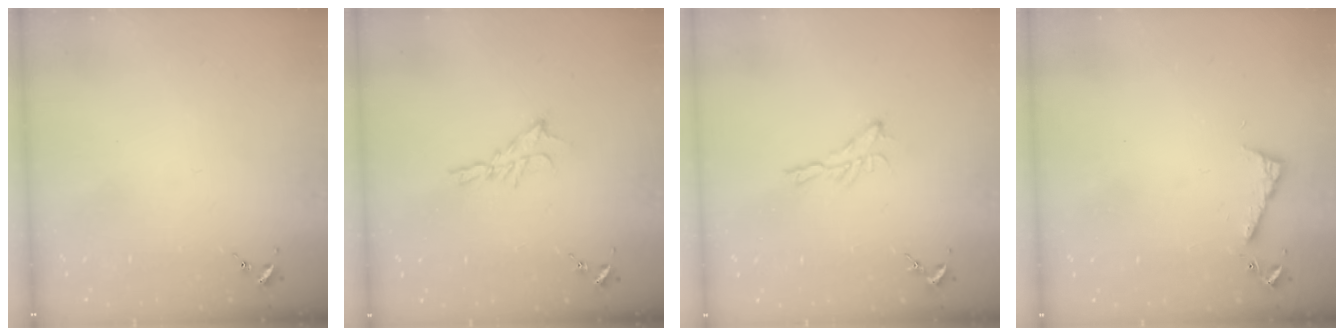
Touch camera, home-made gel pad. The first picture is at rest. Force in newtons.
{"total": 6.3, "press": 6.3, "slide": 0.2}
{"total": 6.0, "press": 6.0, "slide": 0.2}
{"total": 6.7, "press": 6.7, "slide": 0.8}